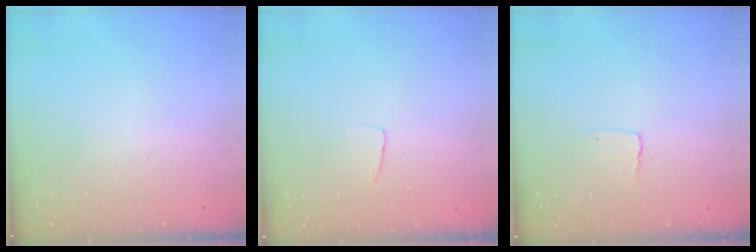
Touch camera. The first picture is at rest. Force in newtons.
{"total": 3.2, "press": 3.2, "slide": 0.2}
{"total": 2.9, "press": 2.9, "slide": 0.2}